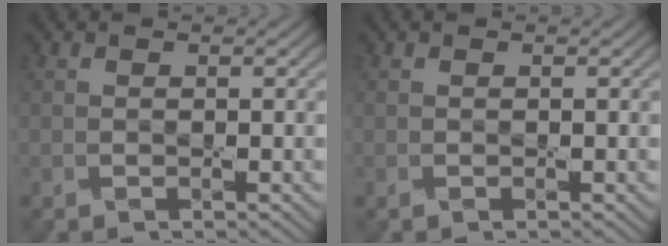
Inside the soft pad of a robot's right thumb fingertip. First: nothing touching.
{"total": 0.0}